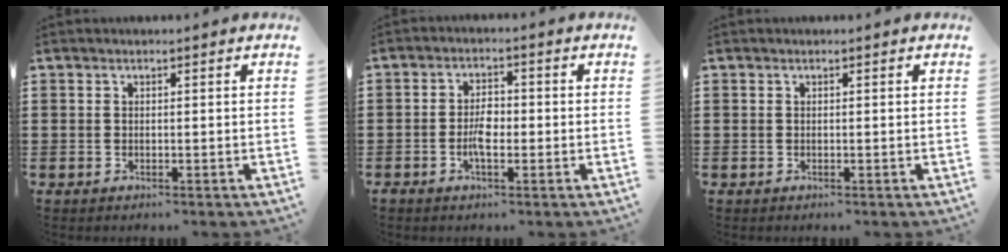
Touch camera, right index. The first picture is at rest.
{"total": 3.7, "force": [-0.9, 1.7, 3.2], "torque": [-0.073, 0.000, -0.022]}
{"total": 0.0}